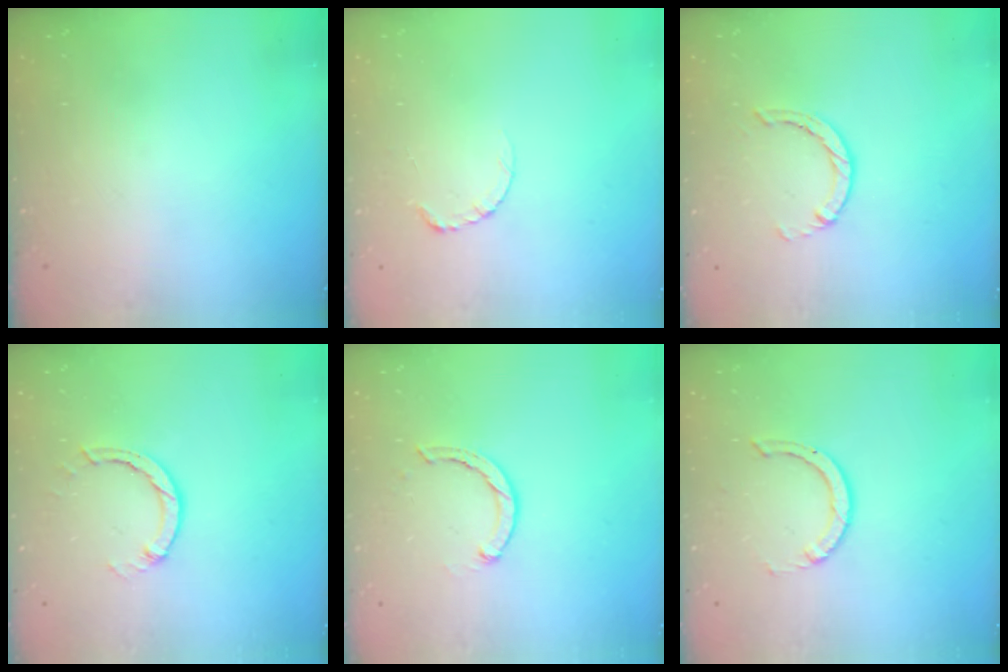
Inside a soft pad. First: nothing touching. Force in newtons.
{"total": 3.4, "press": 3.4, "slide": 0.4}
{"total": 1.4, "press": 1.4, "slide": 0.3}
{"total": 2.7, "press": 2.7, "slide": 0.3}
{"total": 2.4, "press": 2.4, "slide": 0.1}
{"total": 2.8, "press": 2.8, "slide": 0.2}